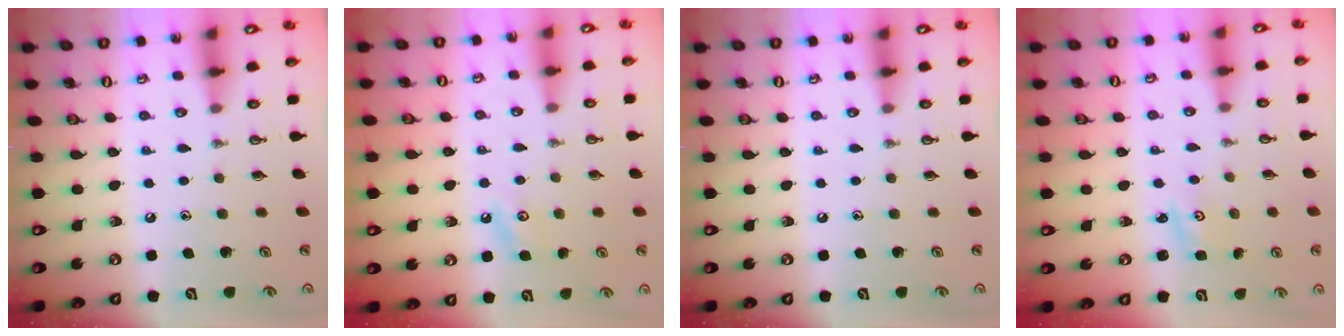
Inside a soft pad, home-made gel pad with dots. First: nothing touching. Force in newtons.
{"total": 4.3, "press": 4.3, "slide": 0.6}
{"total": 0.0}
{"total": 1.7, "press": 1.6, "slide": 0.3}